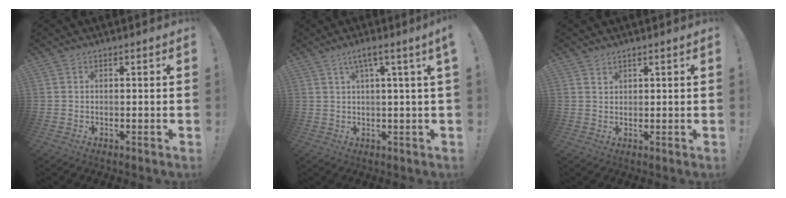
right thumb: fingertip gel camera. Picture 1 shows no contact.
{"total": 5.3, "force": [1.8, -0.6, 4.9], "torque": [-0.086, -0.002, 0.025]}
{"total": 1.4, "force": [1.3, 0.4, 0.3], "torque": [-0.003, -0.006, 0.023]}